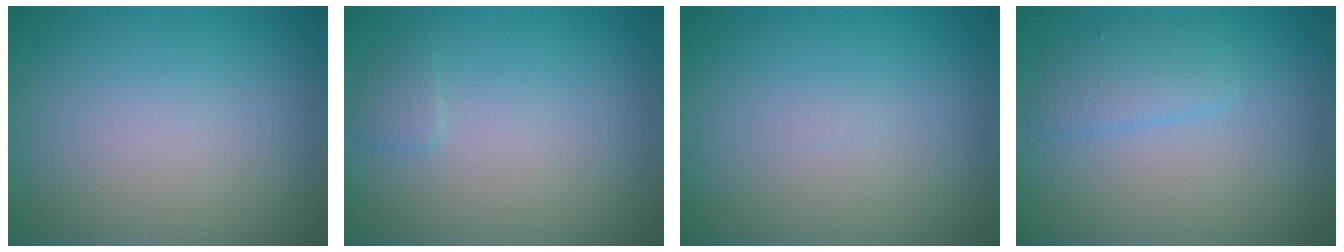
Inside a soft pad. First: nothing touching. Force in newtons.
{"total": 0.8, "press": 0.8, "slide": 0.0}
{"total": 0.0}
{"total": 1.9, "press": 1.9, "slide": 0.1}